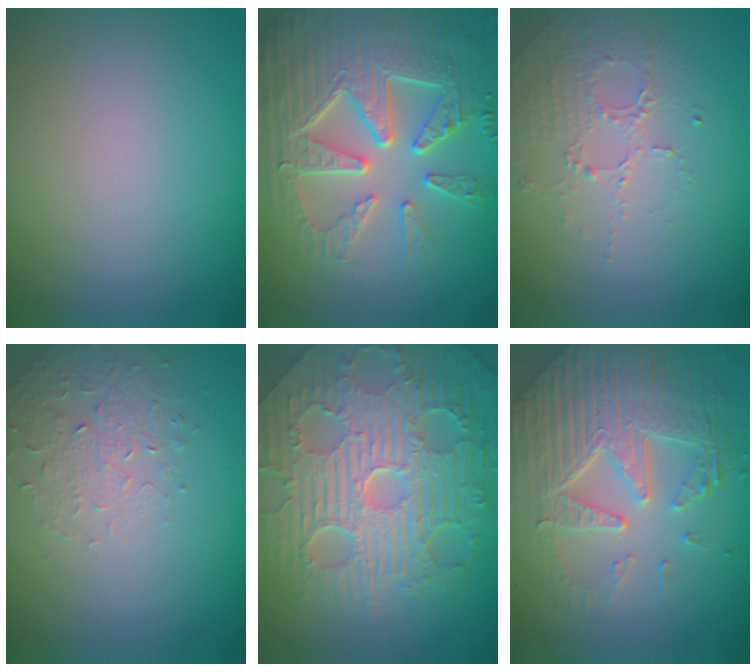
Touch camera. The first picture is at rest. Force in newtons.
{"total": 9.3, "press": 6.4, "slide": 6.7}
{"total": 1.7, "press": 1.2, "slide": 1.2}
{"total": 1.6, "press": 1.1, "slide": 1.2}
{"total": 11.2, "press": 7.3, "slide": 8.5}
{"total": 7.4, "press": 5.4, "slide": 5.0}